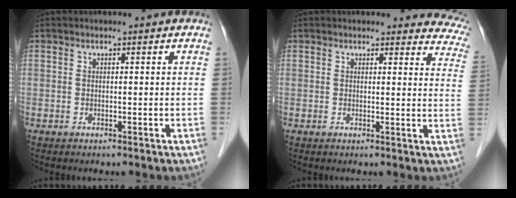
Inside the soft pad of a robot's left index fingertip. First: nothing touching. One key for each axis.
{"total": 11.6, "fx": 11.0, "fy": 3.4, "fz": 1.4, "tx": 0.040, "ty": -0.050, "tz": 0.079}